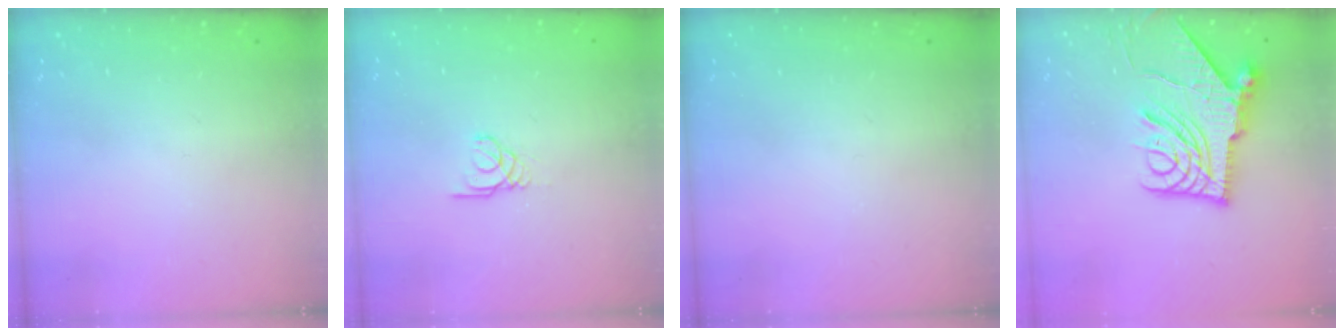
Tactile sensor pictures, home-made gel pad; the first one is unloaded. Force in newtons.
{"total": 1.7, "press": 1.7, "slide": 0.2}
{"total": 0.0}
{"total": 13.7, "press": 13.6, "slide": 1.5}